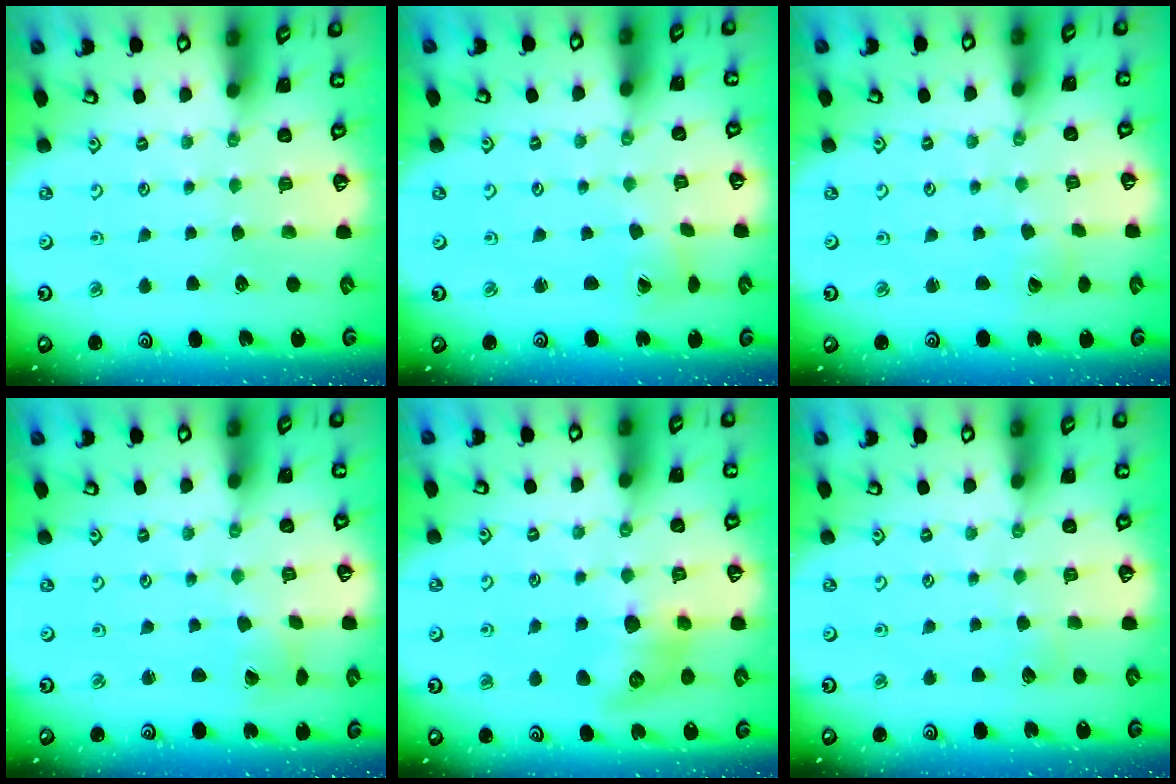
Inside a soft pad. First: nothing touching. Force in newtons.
{"total": 1.7, "press": 1.7, "slide": 0.2}
{"total": 0.8, "press": 0.8, "slide": 0.0}
{"total": 2.2, "press": 2.2, "slide": 0.3}
{"total": 12.2, "press": 12.1, "slide": 0.9}
{"total": 1.8, "press": 1.8, "slide": 0.2}